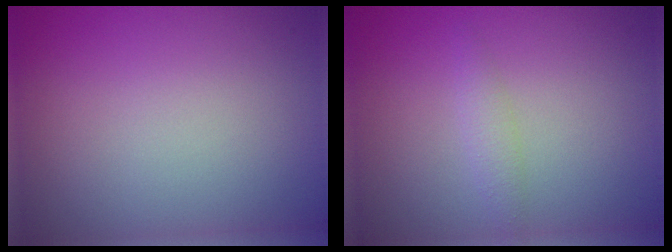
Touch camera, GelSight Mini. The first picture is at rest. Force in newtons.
{"total": 1.2, "press": 1.2, "slide": 0.0}